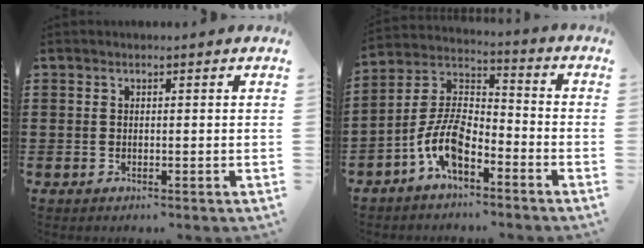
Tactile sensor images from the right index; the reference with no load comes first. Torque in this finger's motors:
{"motor_torque": [2.14, 0.00, 1.05, 0.21]}